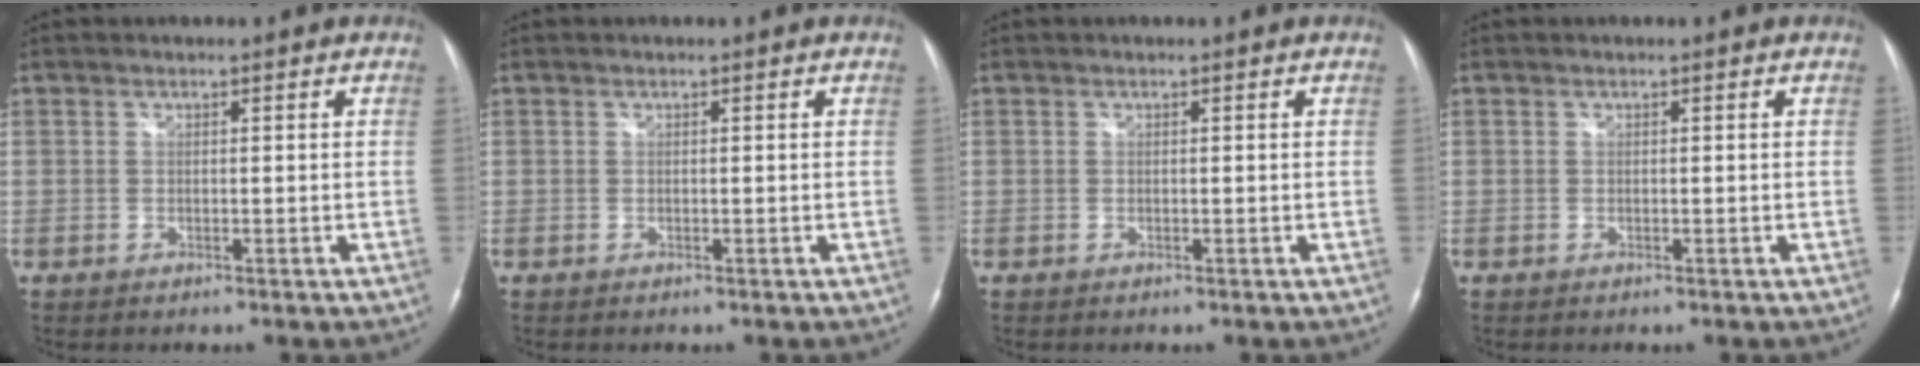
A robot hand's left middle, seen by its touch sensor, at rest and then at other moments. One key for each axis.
{"total": 0.0}
{"total": 0.0}
{"total": 0.0}